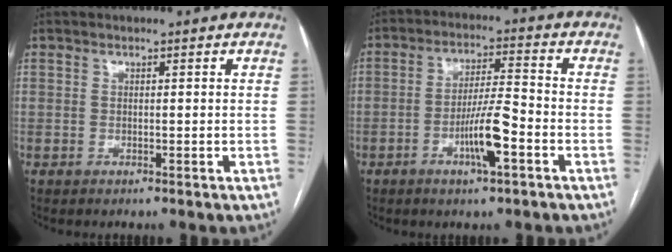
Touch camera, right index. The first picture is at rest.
{"total": 7.9, "force": [-3.2, 0.7, 7.1], "torque": [-0.133, 0.000, -0.057]}